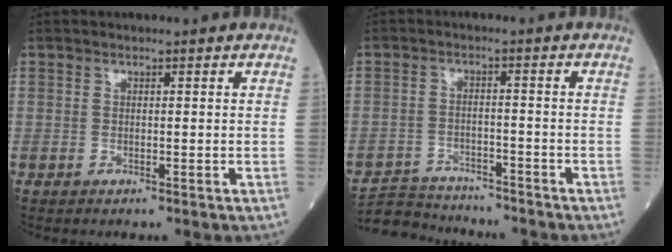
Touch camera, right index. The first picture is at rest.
{"total": 6.6, "force": [-6.5, 1.4, 0.5], "torque": [-0.014, 0.000, -0.106]}